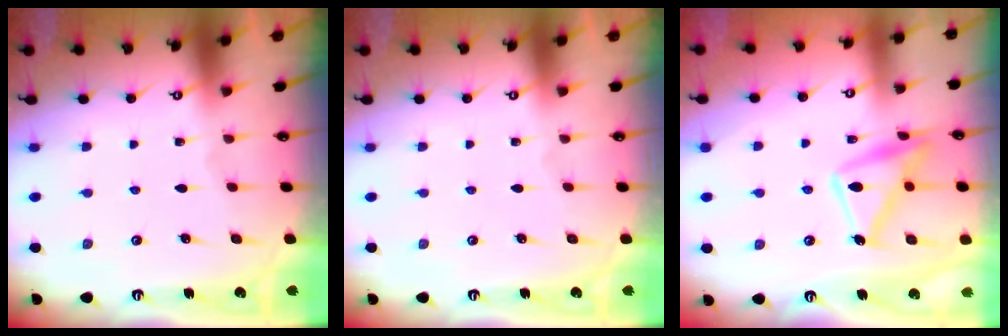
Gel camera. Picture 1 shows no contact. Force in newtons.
{"total": 0.0}
{"total": 15.2, "press": 15.1, "slide": 1.1}